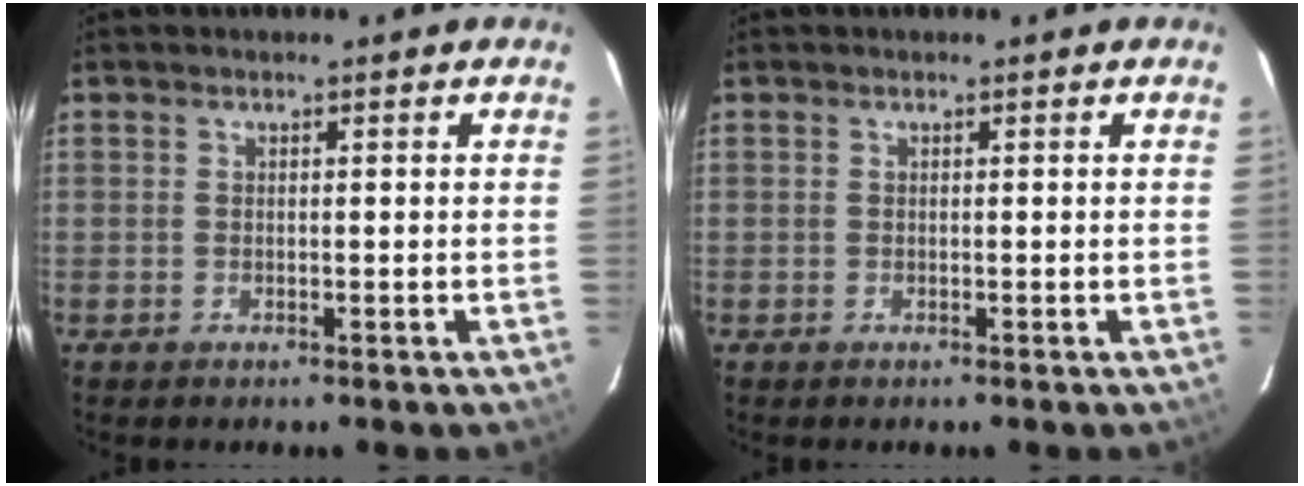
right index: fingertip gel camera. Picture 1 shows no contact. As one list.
[{"total": 0.0}]